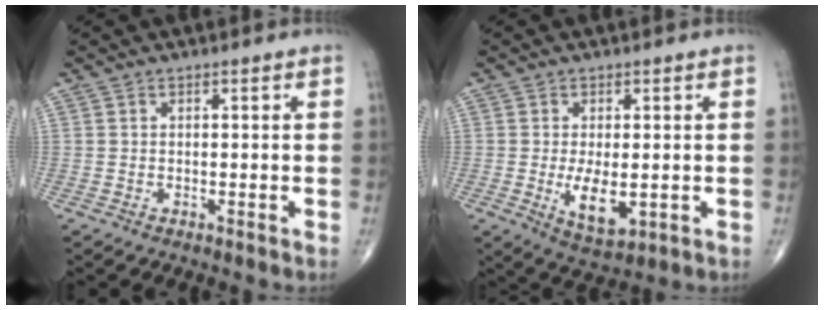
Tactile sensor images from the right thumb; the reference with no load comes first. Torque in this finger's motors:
{"motor_torque": [-0.10, 0.72, 0.57, 0.32, 0.19]}